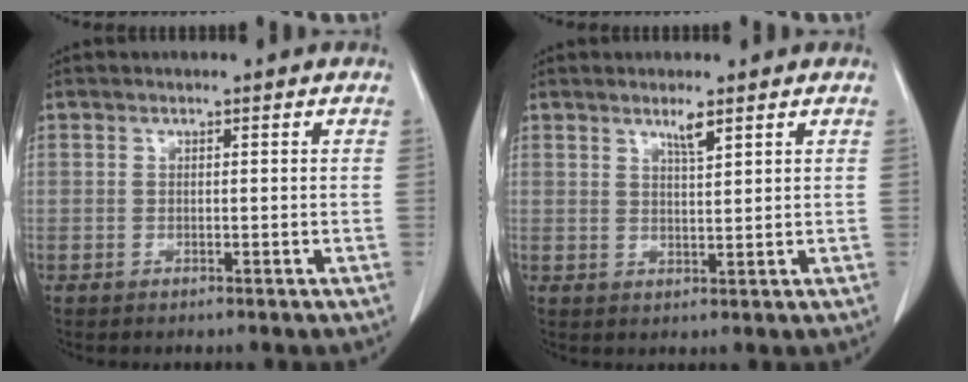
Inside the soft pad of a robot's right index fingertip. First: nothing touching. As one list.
[{"total": 2.4, "force": [1.7, 0.1, 1.7], "torque": [-0.034, -0.004, 0.031]}]